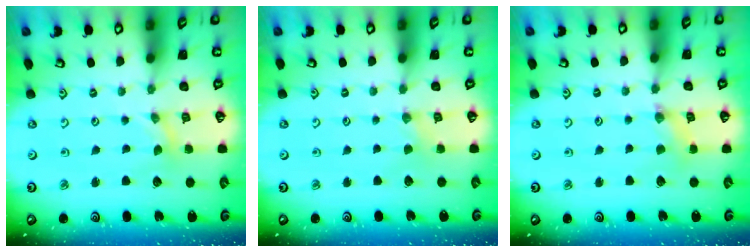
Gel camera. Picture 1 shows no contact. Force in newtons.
{"total": 1.2, "press": 1.2, "slide": 0.3}
{"total": 2.6, "press": 2.6, "slide": 0.3}